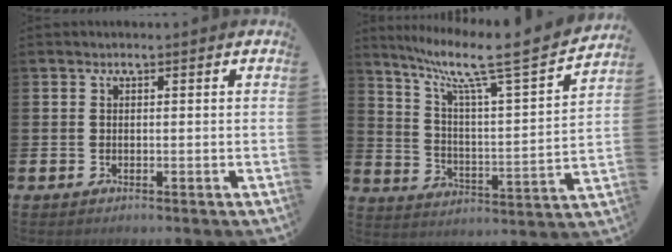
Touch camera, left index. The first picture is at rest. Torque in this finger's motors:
{"motor_torque": [0.02, -0.64, 0.34, 0.17]}